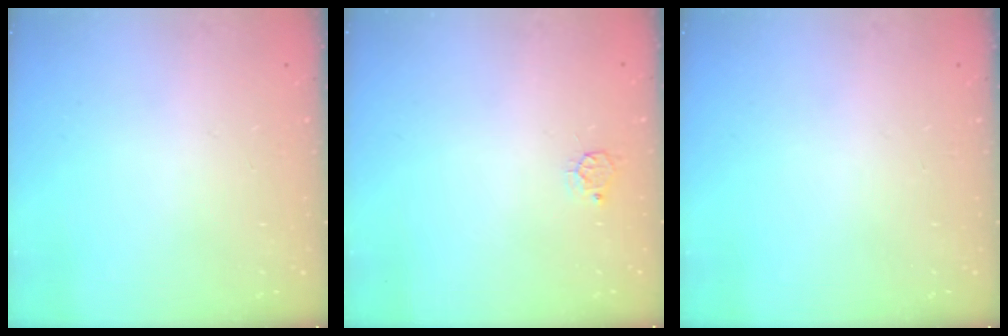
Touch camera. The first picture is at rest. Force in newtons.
{"total": 3.6, "press": 3.5, "slide": 0.4}
{"total": 0.0}